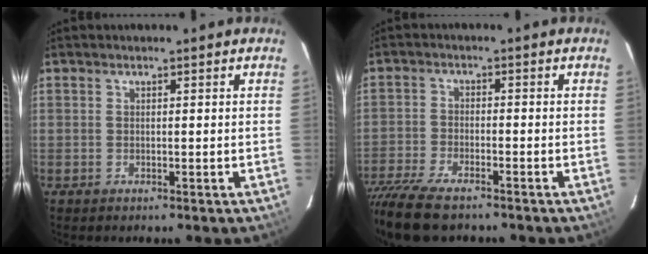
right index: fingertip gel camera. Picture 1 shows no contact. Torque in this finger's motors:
{"motor_torque": [1.26, -0.88, 0.49, 0.13]}